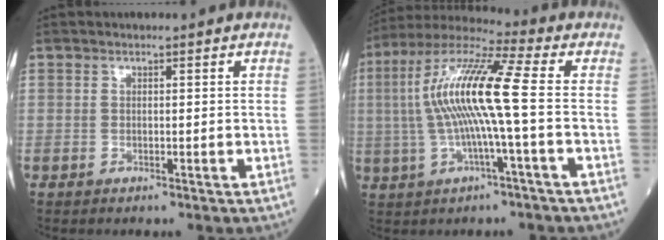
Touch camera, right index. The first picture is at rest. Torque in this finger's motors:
{"motor_torque": [2.08, 0.07, 0.88, 0.21]}